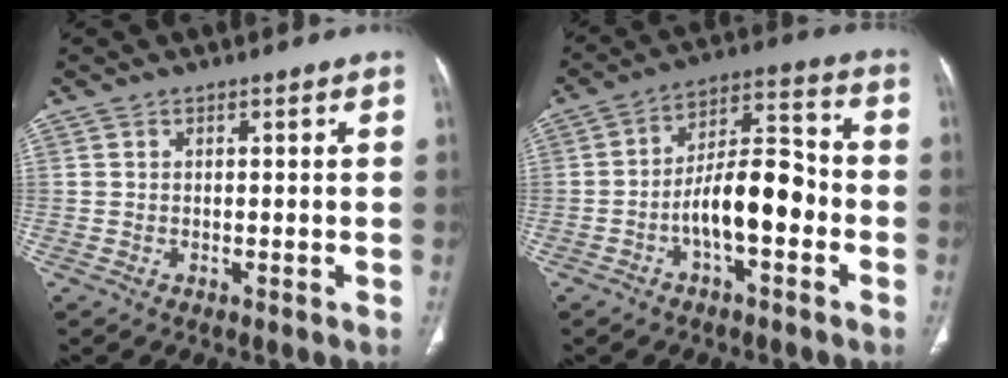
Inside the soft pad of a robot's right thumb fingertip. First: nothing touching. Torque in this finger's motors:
{"motor_torque": [1.91, 1.82, 1.15, -0.51, 0.10]}